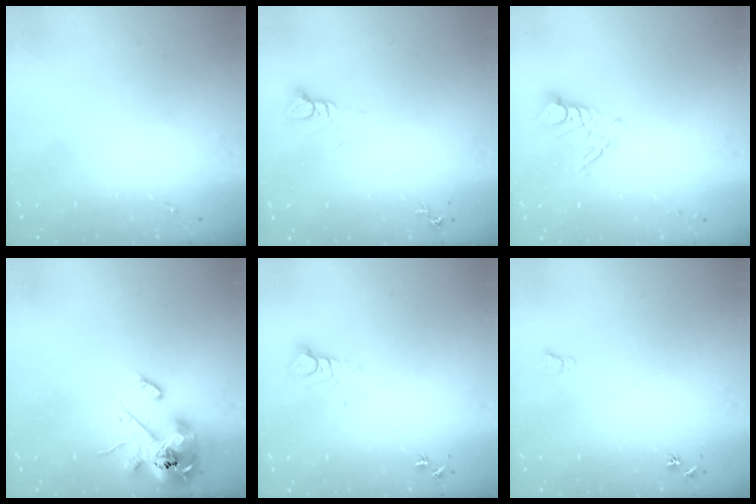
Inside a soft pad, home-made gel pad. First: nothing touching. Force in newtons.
{"total": 5.6, "press": 5.6, "slide": 0.4}
{"total": 9.2, "press": 9.1, "slide": 0.8}
{"total": 14.9, "press": 14.7, "slide": 2.6}
{"total": 6.3, "press": 6.3, "slide": 0.1}
{"total": 3.9, "press": 3.9, "slide": 0.4}